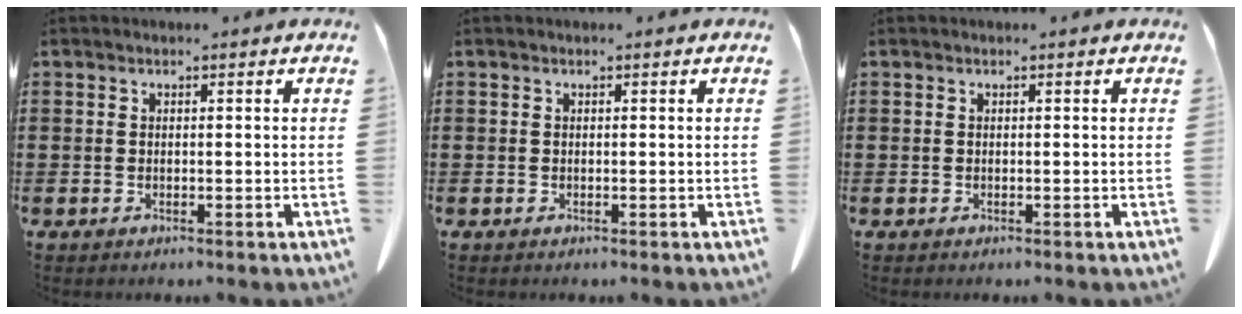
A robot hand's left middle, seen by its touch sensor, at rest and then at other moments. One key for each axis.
{"total": 0.0}
{"total": 0.0}